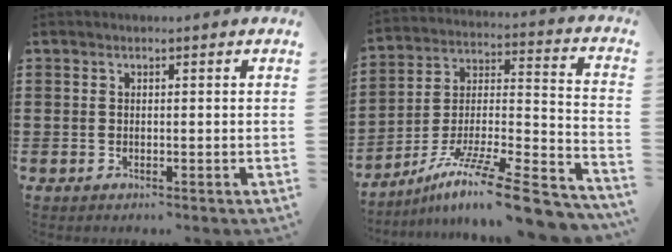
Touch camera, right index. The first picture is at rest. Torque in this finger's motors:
{"motor_torque": [0.52, 0.54, 0.29, 0.11]}